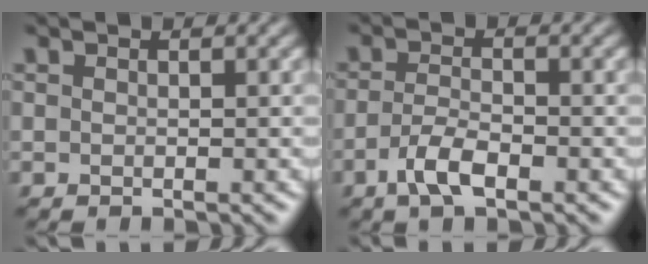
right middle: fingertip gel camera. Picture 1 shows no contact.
{"total": 2.9, "force": [-1.6, 1.0, 2.2], "torque": [-0.052, 0.000, -0.035]}